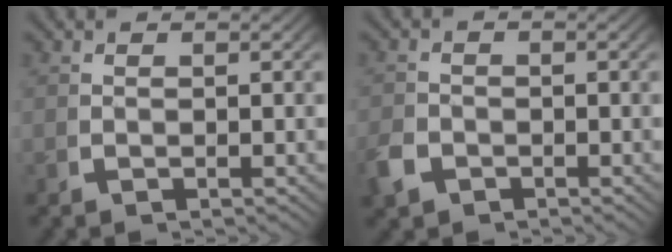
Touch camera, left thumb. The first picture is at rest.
{"total": 2.4, "force": [-1.6, 1.6, 0.8], "torque": [-0.026, -0.009, -0.029]}